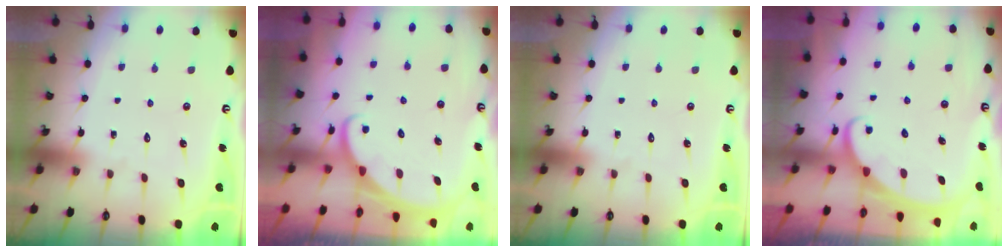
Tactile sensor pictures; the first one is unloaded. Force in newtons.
{"total": 2.1, "press": 2.1, "slide": 0.1}
{"total": 0.0}
{"total": 2.5, "press": 2.5, "slide": 0.3}